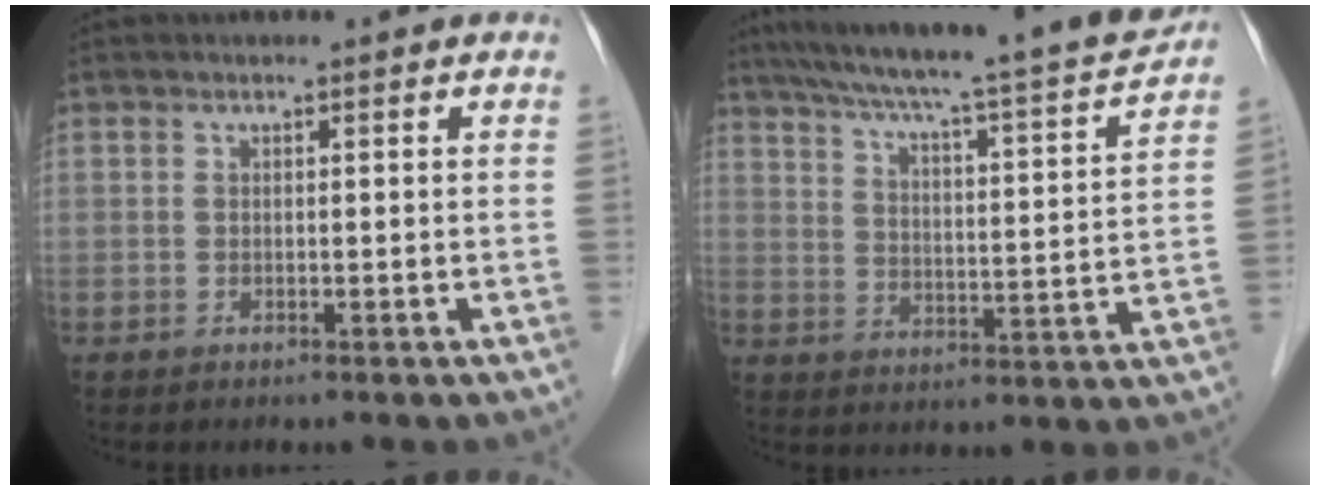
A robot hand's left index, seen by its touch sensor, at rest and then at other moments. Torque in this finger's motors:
{"motor_torque": [0.66, -0.90, 0.52, 0.16]}